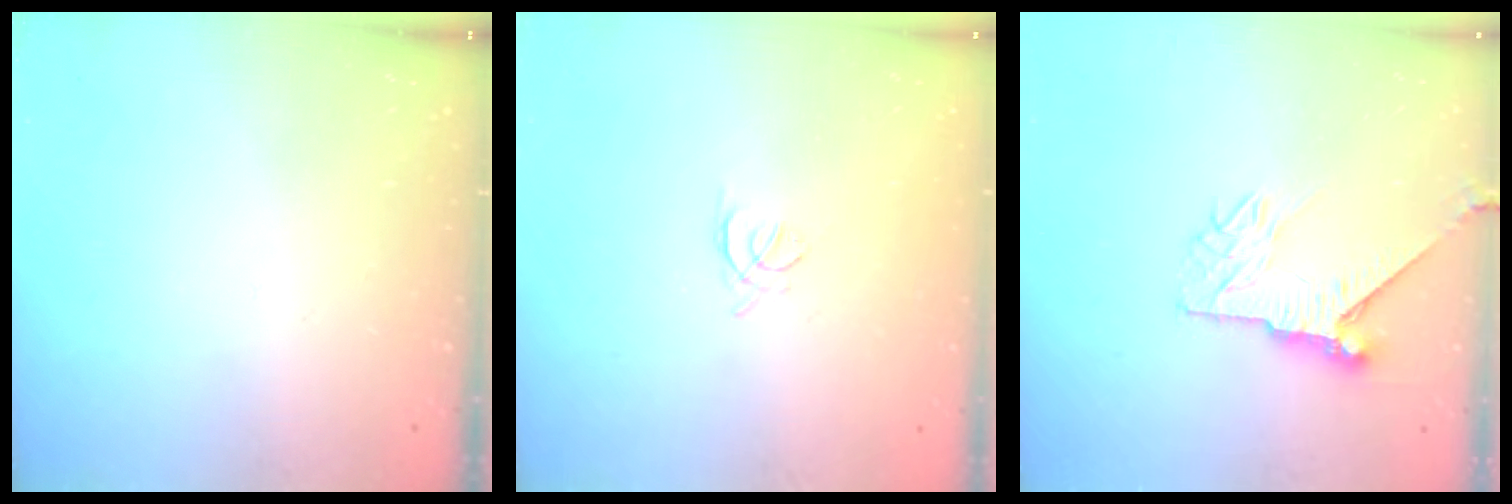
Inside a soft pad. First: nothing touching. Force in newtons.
{"total": 1.5, "press": 1.4, "slide": 0.6}
{"total": 8.1, "press": 8.1, "slide": 0.5}